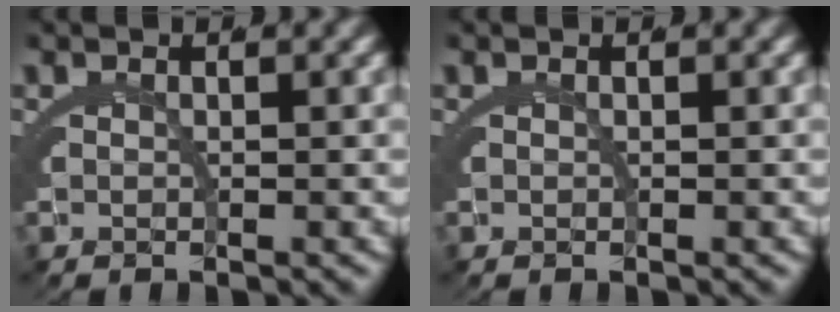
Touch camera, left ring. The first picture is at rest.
{"total": 0.0}